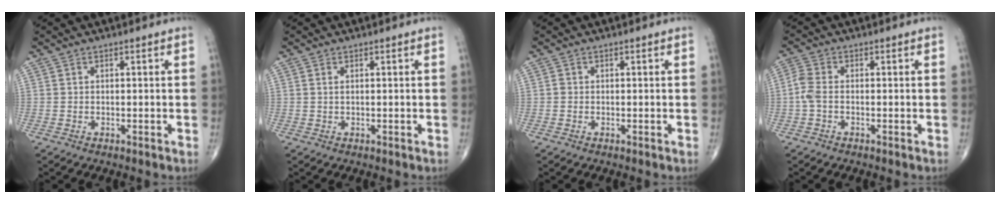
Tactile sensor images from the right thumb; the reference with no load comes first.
{"total": 0.7, "force": [0.3, 0.2, 0.6], "torque": [-0.018, 0.004, 0.007]}
{"total": 0.5, "force": [-0.1, 0.5, 0.2], "torque": [-0.003, 0.001, -0.003]}
{"total": 3.2, "force": [-0.7, 1.6, 2.7], "torque": [-0.074, 0.007, -0.023]}